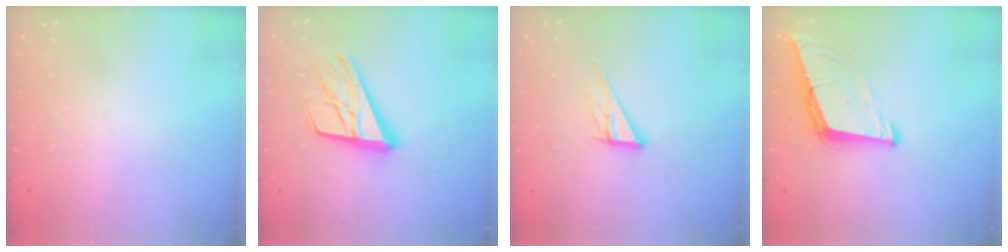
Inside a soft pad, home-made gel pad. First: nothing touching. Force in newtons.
{"total": 18.0, "press": 17.9, "slide": 1.8}
{"total": 7.1, "press": 7.1, "slide": 0.2}
{"total": 8.9, "press": 8.2, "slide": 3.5}